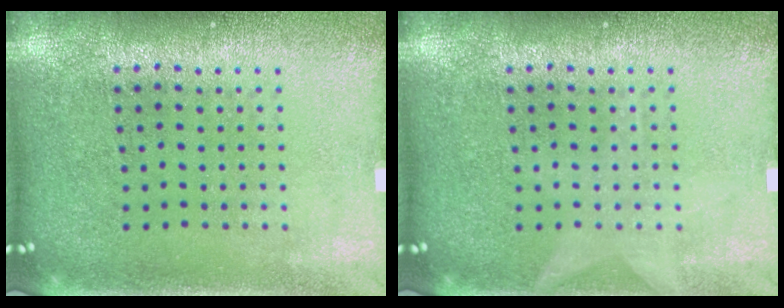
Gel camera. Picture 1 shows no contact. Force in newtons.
{"total": 0.8, "press": 0.8, "slide": 0.1}